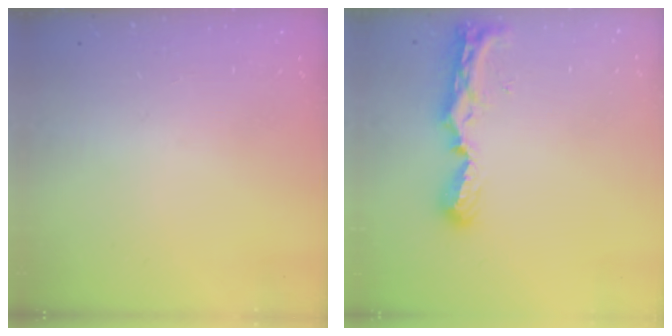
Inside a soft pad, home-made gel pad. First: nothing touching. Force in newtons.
{"total": 8.3, "press": 8.3, "slide": 0.6}